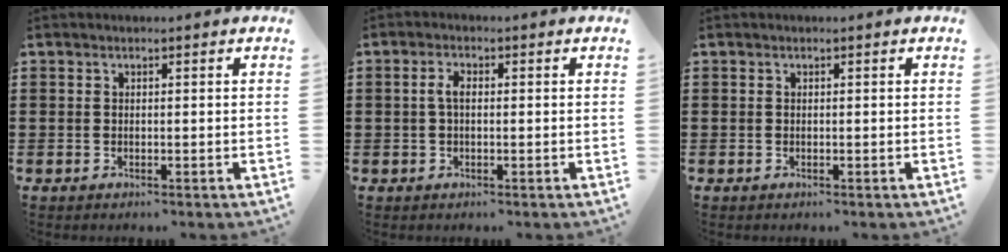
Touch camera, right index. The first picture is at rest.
{"total": 2.4, "force": [0.0, 1.1, 2.2], "torque": [-0.051, 0.000, -0.004]}
{"total": 0.0}